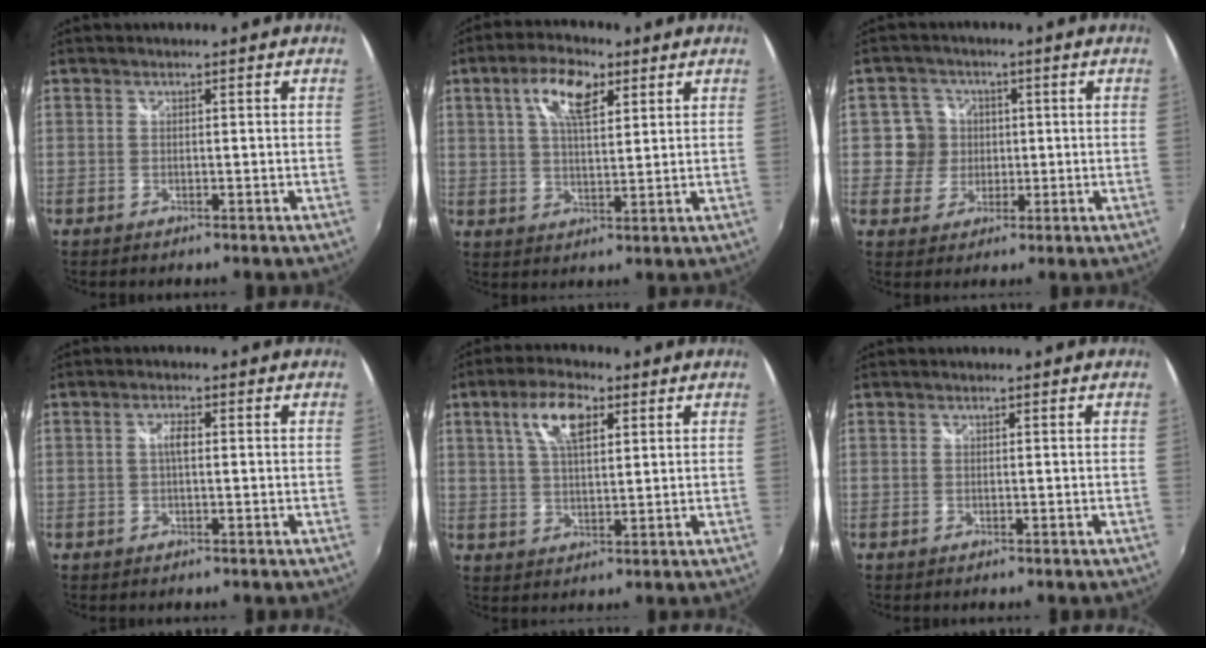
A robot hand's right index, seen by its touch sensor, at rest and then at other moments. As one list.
[{"total": 8.5, "force": [3.8, 3.5, 6.8], "torque": [-0.123, 0.016, 0.065]}, {"total": 5.4, "force": [0.1, 5.4, 0.4], "torque": [0.001, 0.007, -0.001]}, {"total": 1.9, "force": [0.0, 0.7, 1.8], "torque": [-0.034, 0.005, -0.003]}, {"total": 8.3, "force": [3.5, 3.5, 6.7], "torque": [-0.125, 0.016, 0.064]}, {"total": 0.0}]